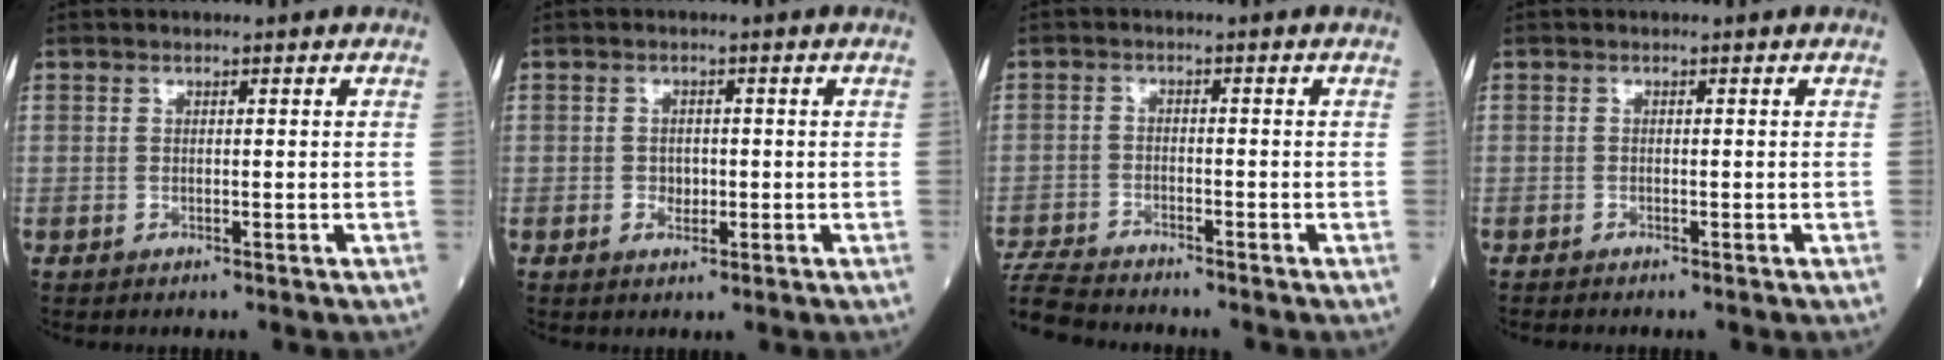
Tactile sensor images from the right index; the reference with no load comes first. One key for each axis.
{"total": 1.9, "fx": -0.4, "fy": 1.4, "fz": 1.1, "tx": -0.014, "ty": 0.004, "tz": -0.004}
{"total": 6.8, "fx": -6.7, "fy": 0.7, "fz": 0.9, "tx": -0.017, "ty": -0.016, "tz": -0.128}
{"total": 0.8, "fx": -0.8, "fy": 0.0, "fz": 0.2, "tx": -0.007, "ty": -0.002, "tz": -0.016}